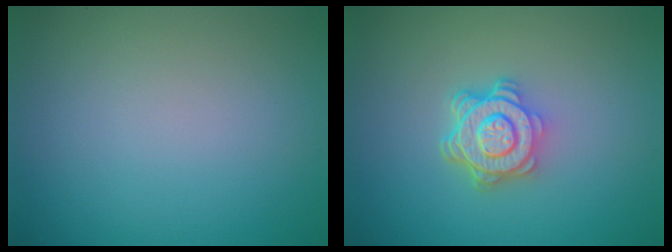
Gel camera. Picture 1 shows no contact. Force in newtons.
{"total": 4.7, "press": 3.5, "slide": 3.1}